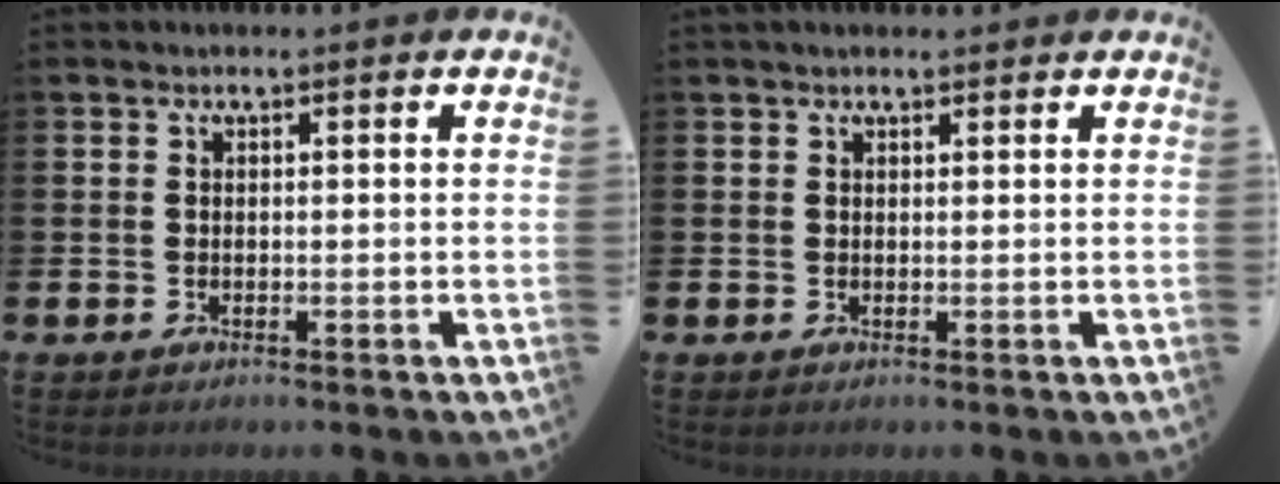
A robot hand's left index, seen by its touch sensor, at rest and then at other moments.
{"total": 1.0, "force": [0.9, 0.3, 0.3], "torque": [0.004, -0.001, 0.014]}